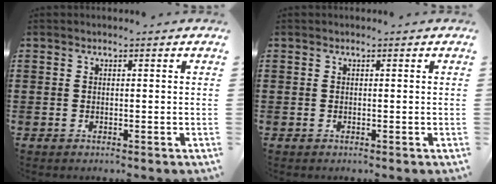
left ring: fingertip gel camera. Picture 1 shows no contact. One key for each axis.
{"total": 0.0}